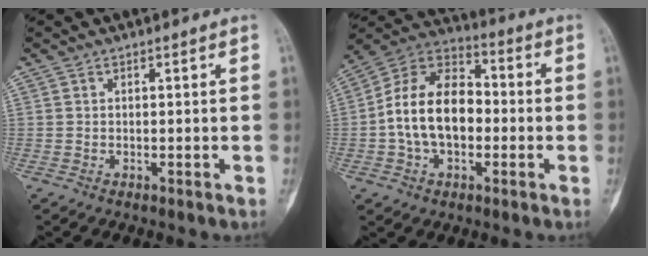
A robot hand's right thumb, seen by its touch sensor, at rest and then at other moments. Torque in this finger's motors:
{"motor_torque": [0.36, 1.41, 0.69, -0.42, 0.08]}